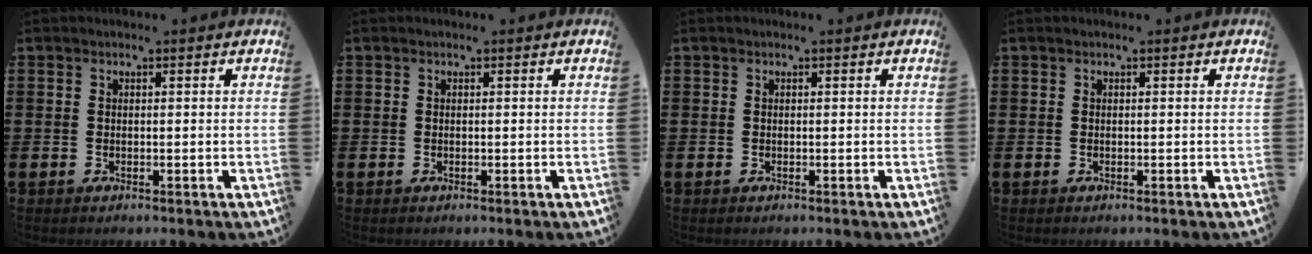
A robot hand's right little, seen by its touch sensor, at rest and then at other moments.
{"total": 0.0}
{"total": 0.0}
{"total": 0.0}